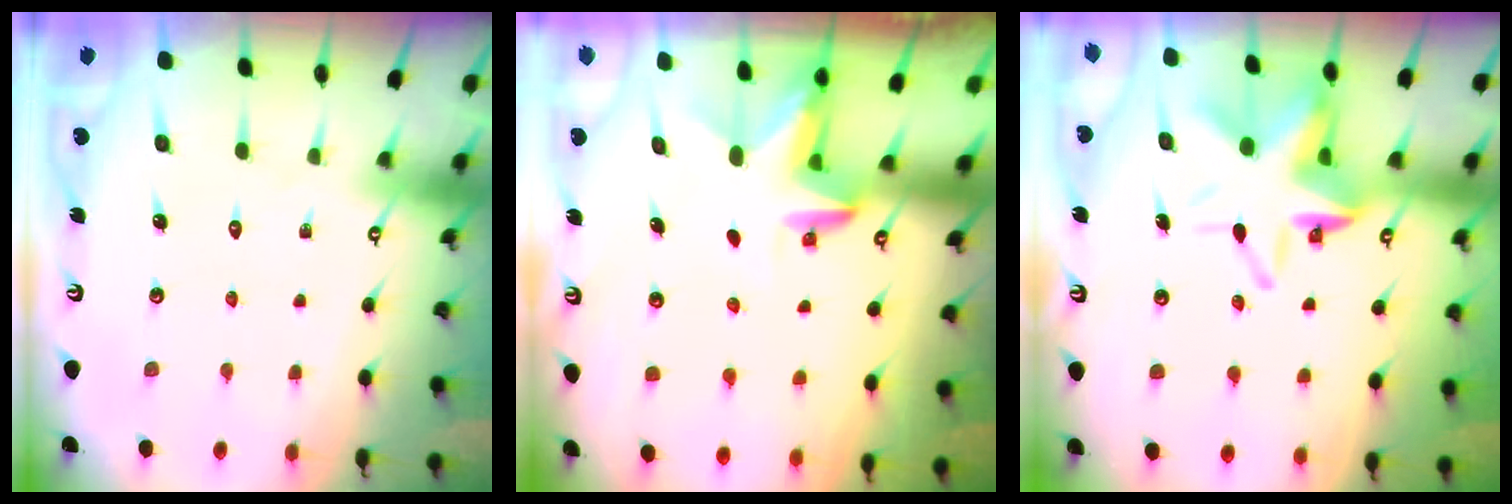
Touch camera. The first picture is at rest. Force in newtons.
{"total": 3.3, "press": 3.3, "slide": 0.2}
{"total": 12.2, "press": 12.0, "slide": 2.3}